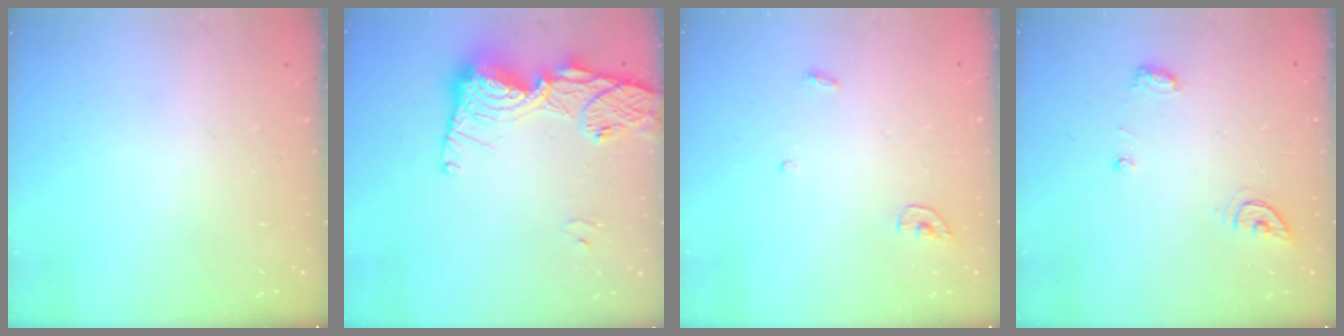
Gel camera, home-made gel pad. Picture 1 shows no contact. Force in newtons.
{"total": 17.4, "press": 17.3, "slide": 1.4}
{"total": 3.4, "press": 3.4, "slide": 0.3}
{"total": 6.4, "press": 6.4, "slide": 0.6}